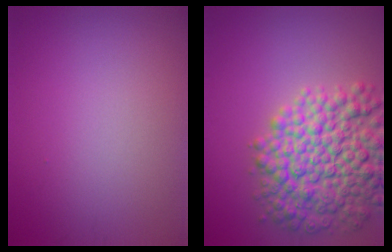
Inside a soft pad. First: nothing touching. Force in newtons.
{"total": 9.6, "press": 9.6, "slide": 0.3}